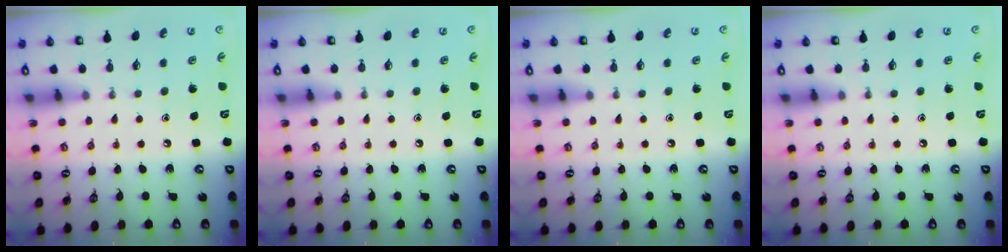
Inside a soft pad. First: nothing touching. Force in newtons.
{"total": 0.0}
{"total": 0.0}
{"total": 0.0}